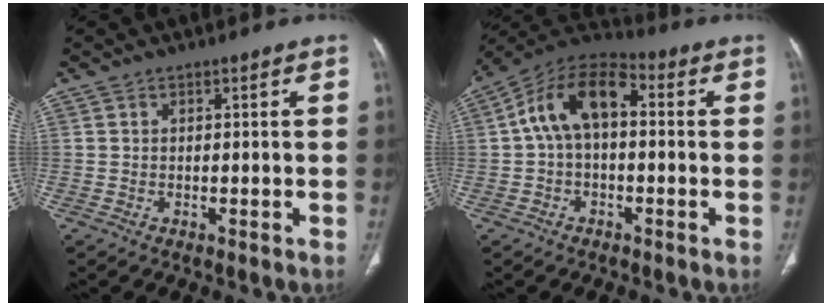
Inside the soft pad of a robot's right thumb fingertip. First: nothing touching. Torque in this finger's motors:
{"motor_torque": [0.13, 0.13, 0.18, -0.11, 0.12]}